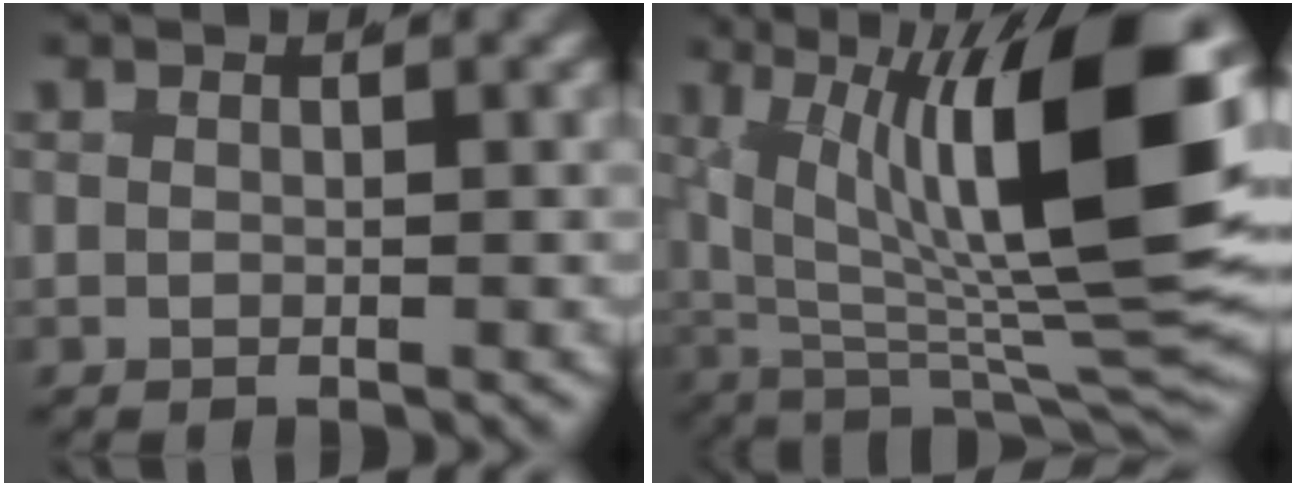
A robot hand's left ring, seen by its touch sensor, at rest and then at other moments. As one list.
[{"total": 15.5, "force": [2.3, 6.0, 14.1], "torque": [-0.194, 0.003, 0.036]}]